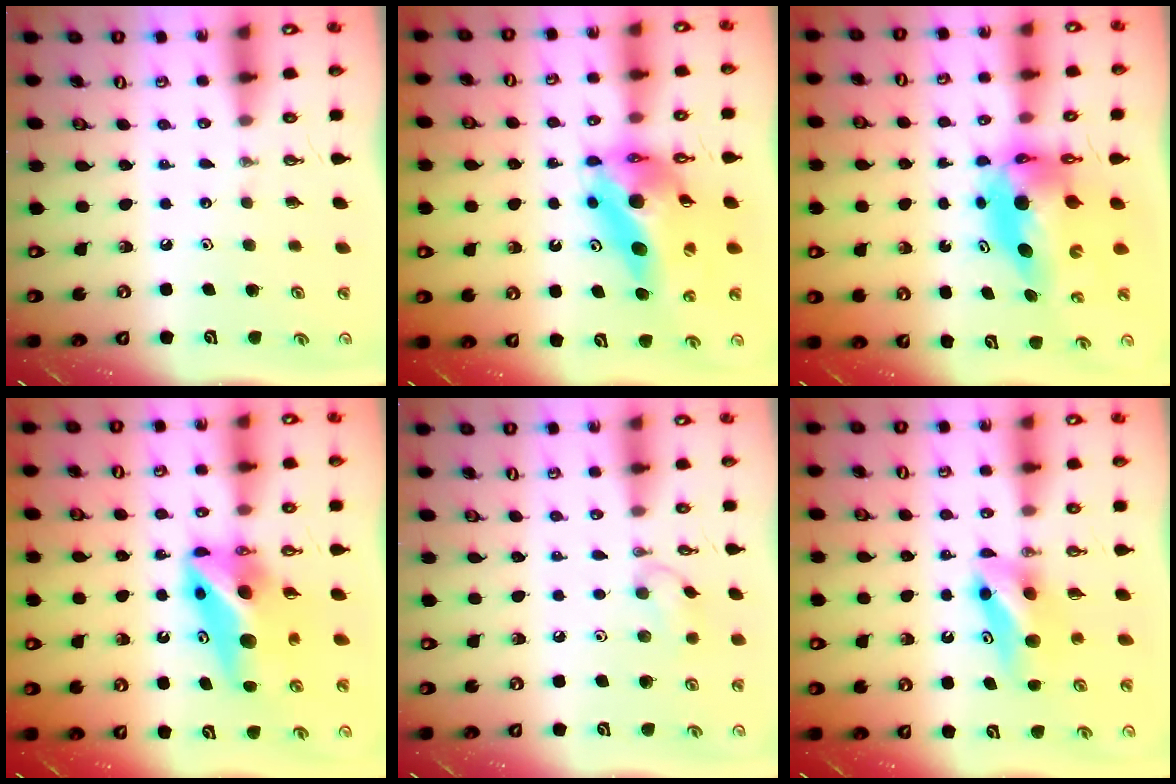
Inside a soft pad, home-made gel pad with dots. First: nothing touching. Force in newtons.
{"total": 18.5, "press": 18.4, "slide": 1.9}
{"total": 8.8, "press": 8.8, "slide": 0.6}
{"total": 12.1, "press": 11.6, "slide": 3.3}
{"total": 7.4, "press": 7.3, "slide": 0.5}
{"total": 7.8, "press": 7.4, "slide": 2.5}